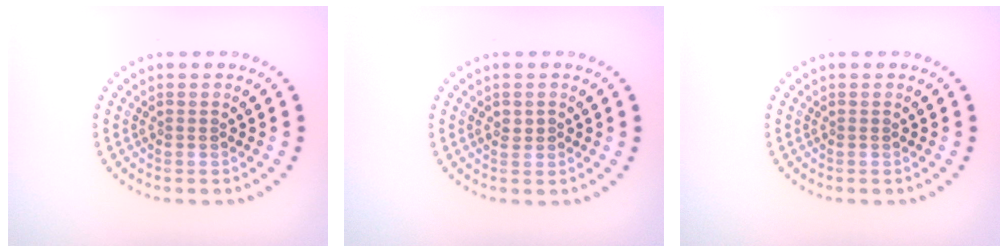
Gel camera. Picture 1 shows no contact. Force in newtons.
{"total": 1.0, "press": 1.0, "slide": 0.3}
{"total": 0.0}